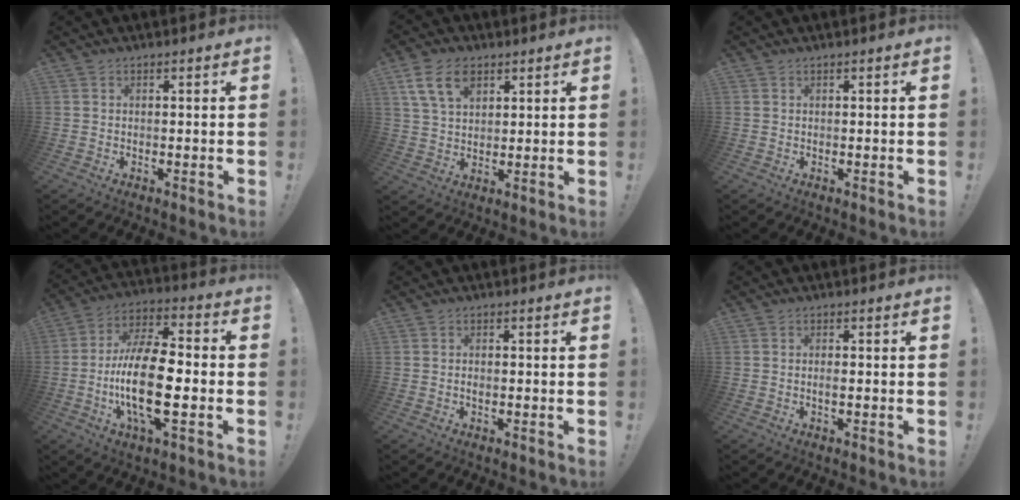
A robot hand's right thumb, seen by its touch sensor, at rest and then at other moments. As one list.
[{"total": 11.1, "force": [5.6, 6.9, 6.7], "torque": [-0.118, -0.012, 0.105]}, {"total": 0.0}, {"total": 19.7, "force": [-3.7, 8.0, 17.6], "torque": [-0.333, 0.000, -0.064]}, {"total": 1.0, "force": [-0.1, 0.4, 0.9], "torque": [-0.017, 0.003, -0.003]}, {"total": 1.4, "force": [-0.3, 0.3, 1.3], "torque": [-0.023, 0.002, -0.005]}]